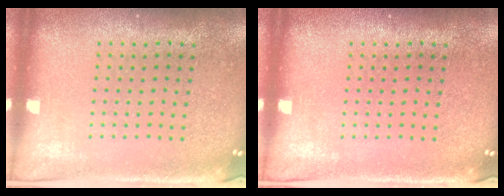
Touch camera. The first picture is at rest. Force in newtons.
{"total": 0.0}